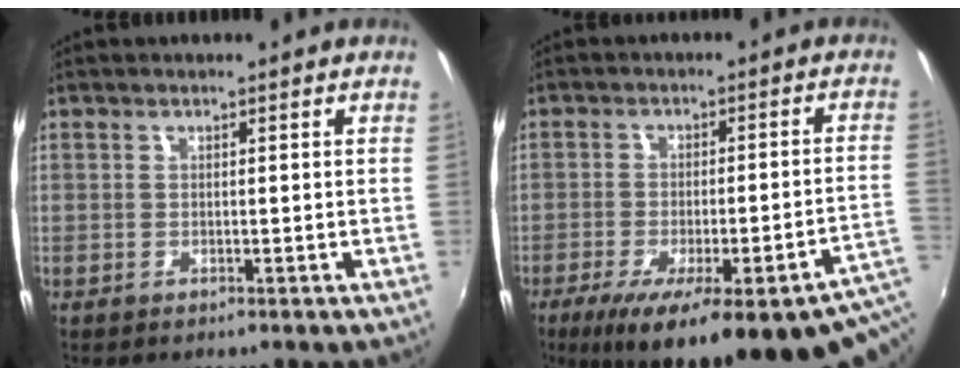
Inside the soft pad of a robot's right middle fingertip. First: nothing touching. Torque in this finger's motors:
{"motor_torque": [1.13, -1.01, 0.43, 0.21]}